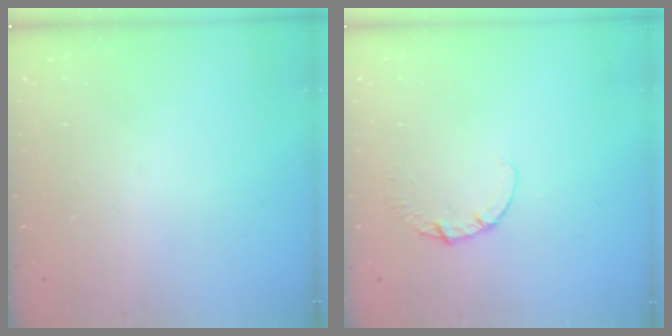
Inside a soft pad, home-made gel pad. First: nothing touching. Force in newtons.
{"total": 1.9, "press": 1.9, "slide": 0.3}